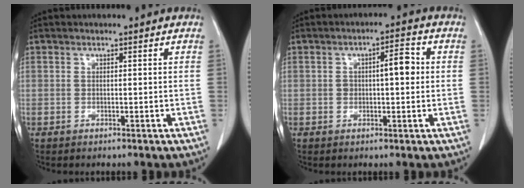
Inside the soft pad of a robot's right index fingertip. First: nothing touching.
{"total": 4.6, "force": [0.5, 1.5, 4.3], "torque": [-0.067, 0.016, 0.007]}